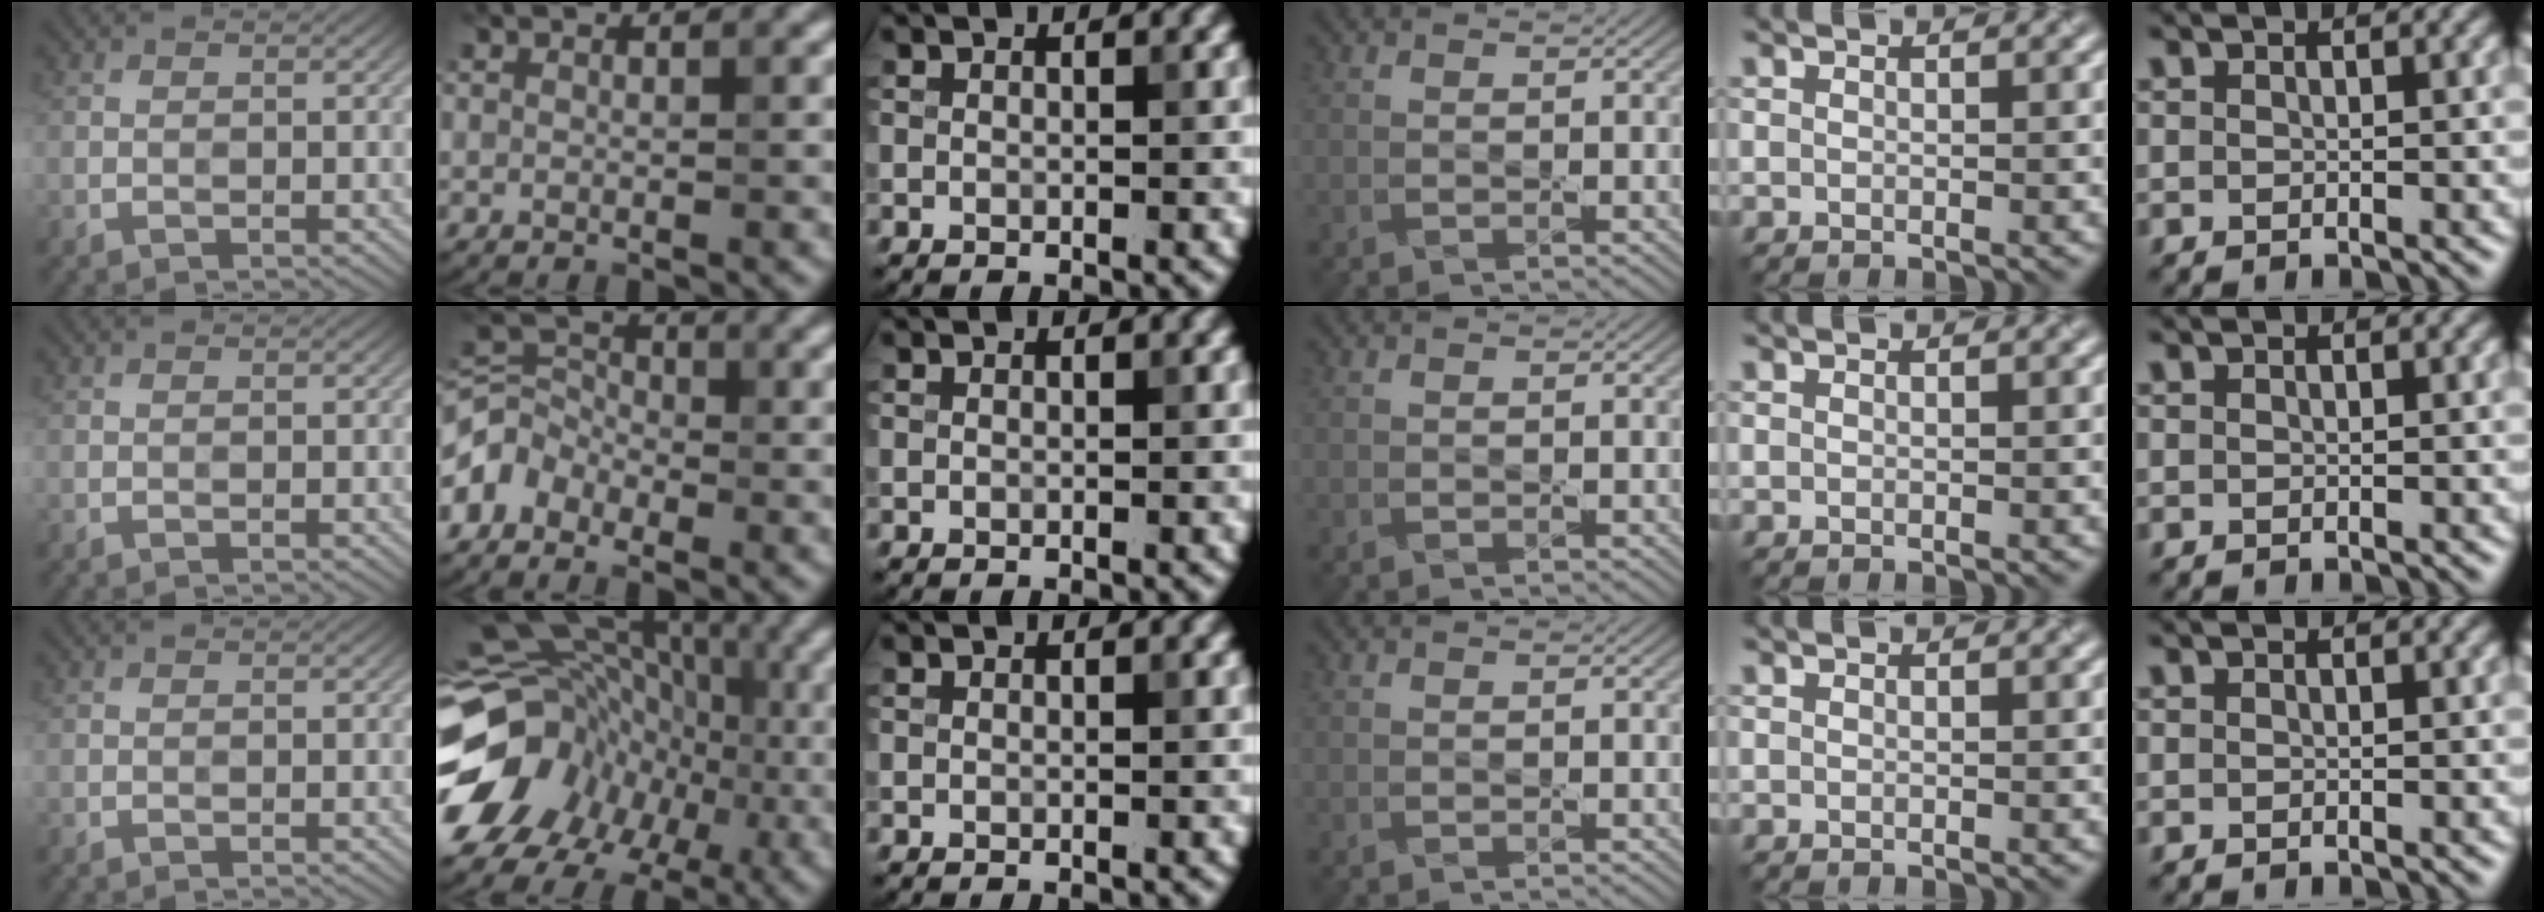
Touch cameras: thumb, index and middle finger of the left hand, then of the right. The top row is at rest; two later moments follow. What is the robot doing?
{"motion": "press", "object": "sticky note"}